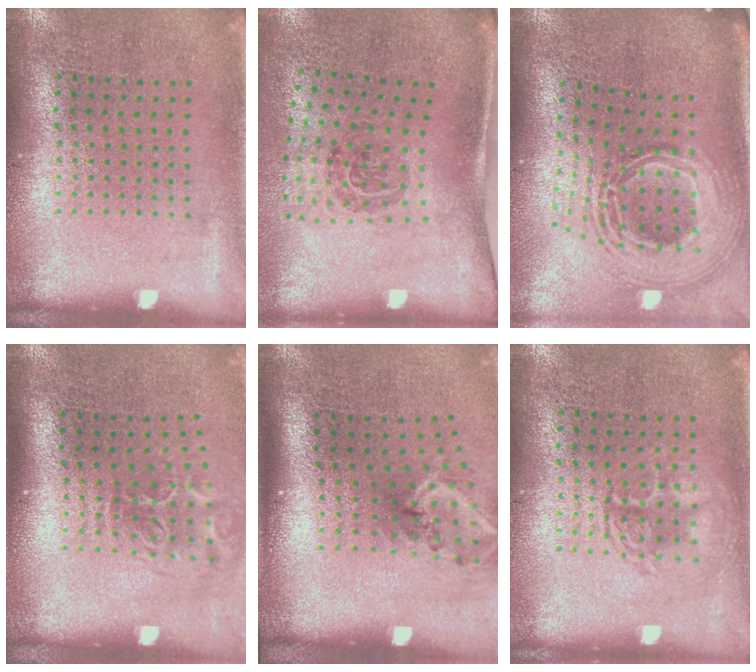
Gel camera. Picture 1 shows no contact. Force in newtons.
{"total": 1.9, "press": 1.2, "slide": 1.5}
{"total": 2.9, "press": 2.0, "slide": 2.1}
{"total": 2.1, "press": 1.3, "slide": 1.6}
{"total": 2.1, "press": 1.3, "slide": 1.6}
{"total": 1.3, "press": 1.3, "slide": 0.1}